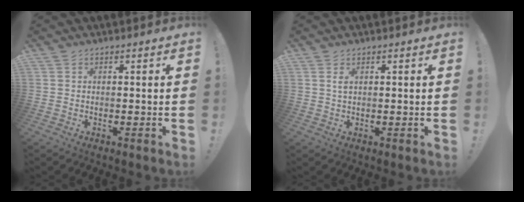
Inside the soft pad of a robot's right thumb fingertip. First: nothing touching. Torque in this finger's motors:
{"motor_torque": [0.15, -0.16, 0.16, -0.30, 0.00]}